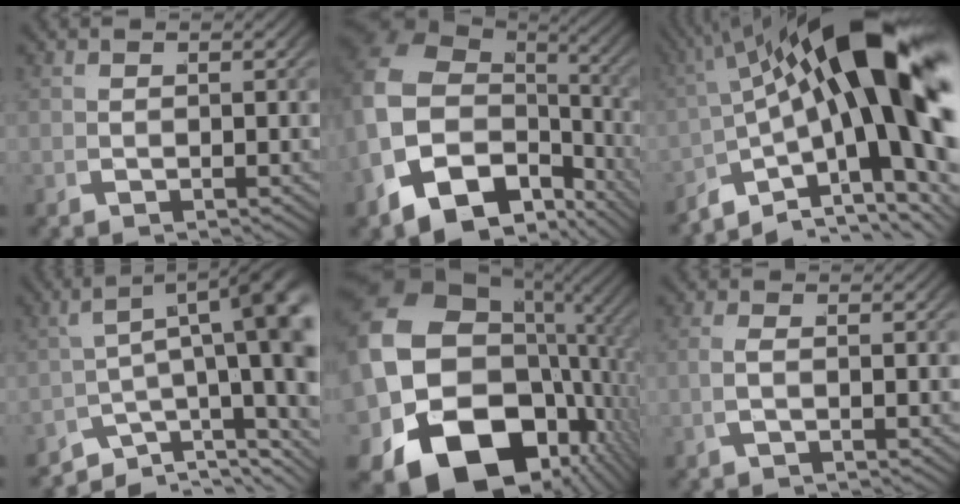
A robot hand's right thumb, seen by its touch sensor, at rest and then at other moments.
{"total": 14.2, "force": [-3.2, 9.6, 10.0], "torque": [-0.231, -0.059, -0.021]}
{"total": 20.1, "force": [0.9, 10.1, 17.3], "torque": [-0.260, -0.015, 0.024]}
{"total": 12.4, "force": [-2.7, 7.4, 9.6], "torque": [-0.149, -0.044, -0.029]}
{"total": 24.1, "force": [-2.8, 17.5, 16.4], "torque": [-0.316, -0.067, -0.030]}
{"total": 1.0, "force": [-0.1, 0.0, 1.0], "torque": [-0.029, -0.001, 0.001]}